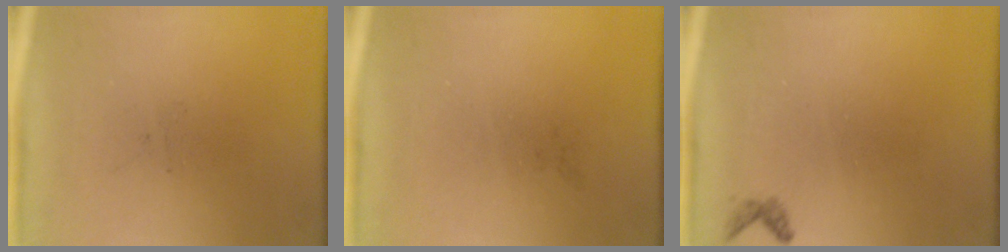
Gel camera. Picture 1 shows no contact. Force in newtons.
{"total": 0.0}
{"total": 0.7}